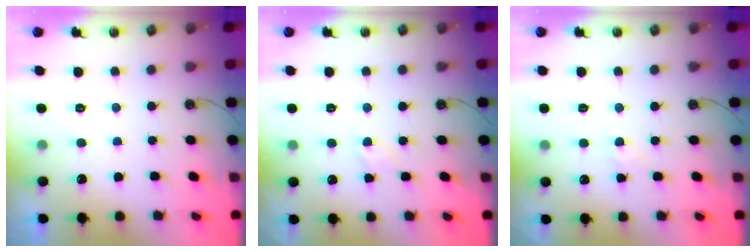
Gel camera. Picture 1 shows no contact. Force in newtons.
{"total": 5.1, "press": 5.1, "slide": 0.7}
{"total": 5.4, "press": 5.4, "slide": 0.7}